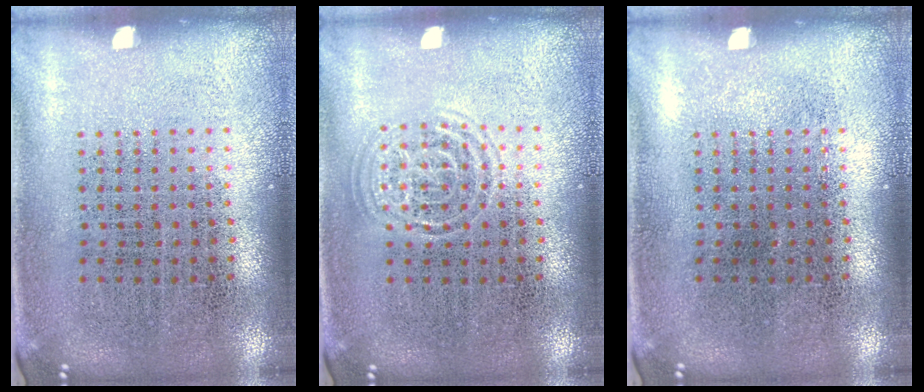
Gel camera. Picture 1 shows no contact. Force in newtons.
{"total": 1.5, "press": 1.4, "slide": 0.1}
{"total": 0.0}